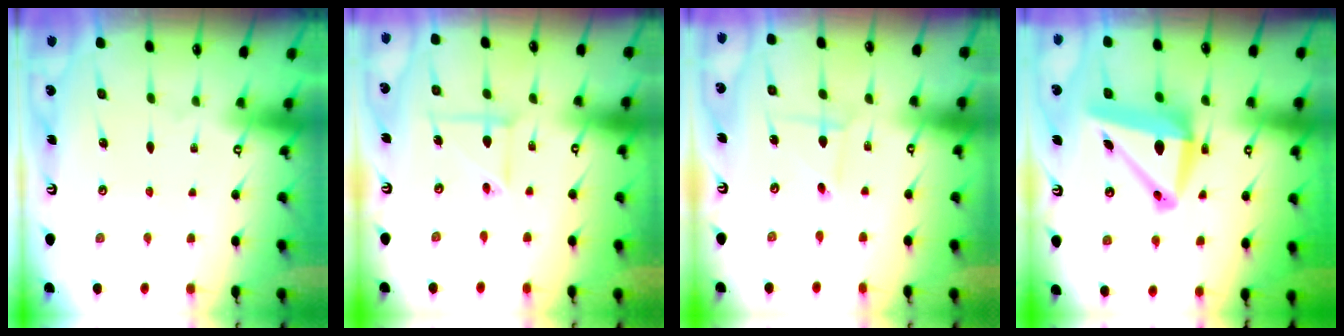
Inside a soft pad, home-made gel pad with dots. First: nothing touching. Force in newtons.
{"total": 6.3, "press": 6.3, "slide": 0.3}
{"total": 1.6, "press": 1.6, "slide": 0.2}
{"total": 12.9, "press": 12.6, "slide": 2.8}